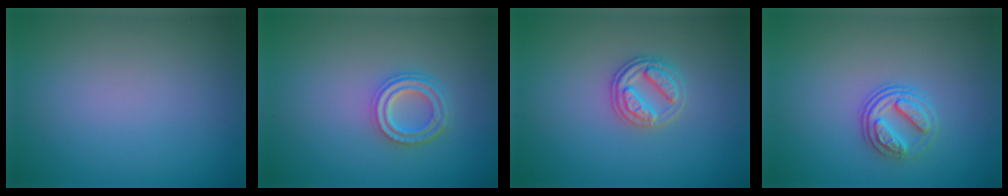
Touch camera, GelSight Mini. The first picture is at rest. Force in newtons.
{"total": 3.4, "press": 2.6, "slide": 2.1}
{"total": 2.7, "press": 2.6, "slide": 0.5}
{"total": 2.9, "press": 2.6, "slide": 1.3}